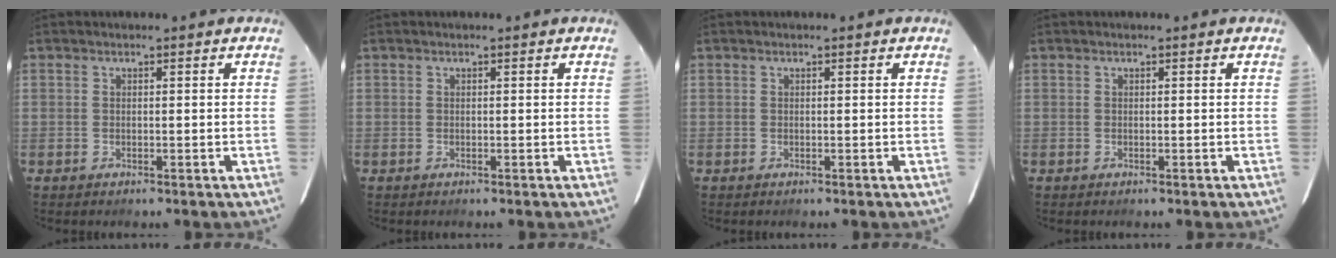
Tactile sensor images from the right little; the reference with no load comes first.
{"total": 0.0}
{"total": 0.0}
{"total": 0.0}